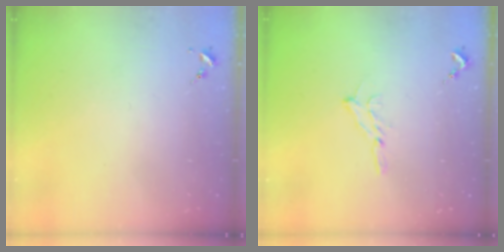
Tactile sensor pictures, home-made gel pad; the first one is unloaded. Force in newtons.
{"total": 7.9, "press": 7.9, "slide": 0.9}